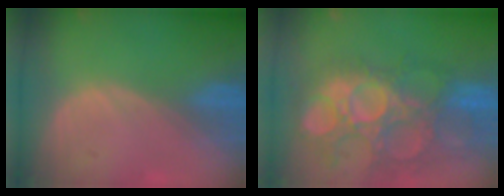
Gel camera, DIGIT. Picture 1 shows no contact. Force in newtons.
{"total": 13.5, "press": 12.4, "slide": 5.4}